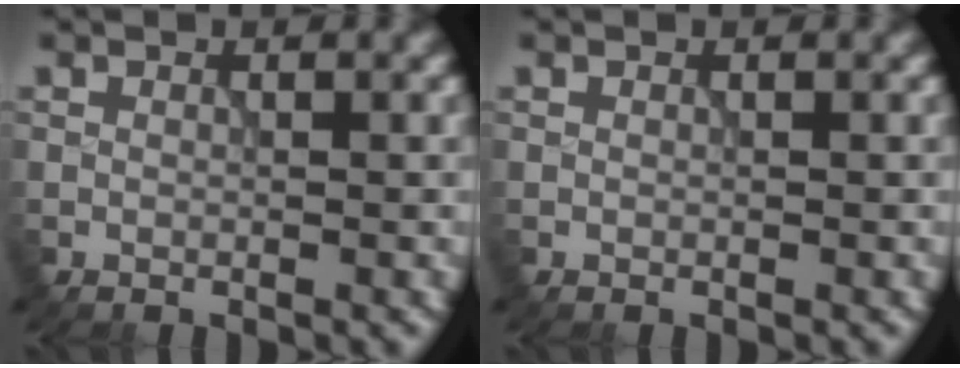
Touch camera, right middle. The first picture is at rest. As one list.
[{"total": 0.0}]